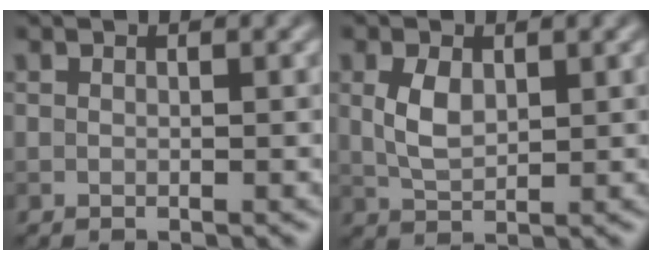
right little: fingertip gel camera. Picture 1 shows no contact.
{"total": 2.9, "force": [0.7, 1.6, 2.3], "torque": [-0.055, 0.001, 0.017]}